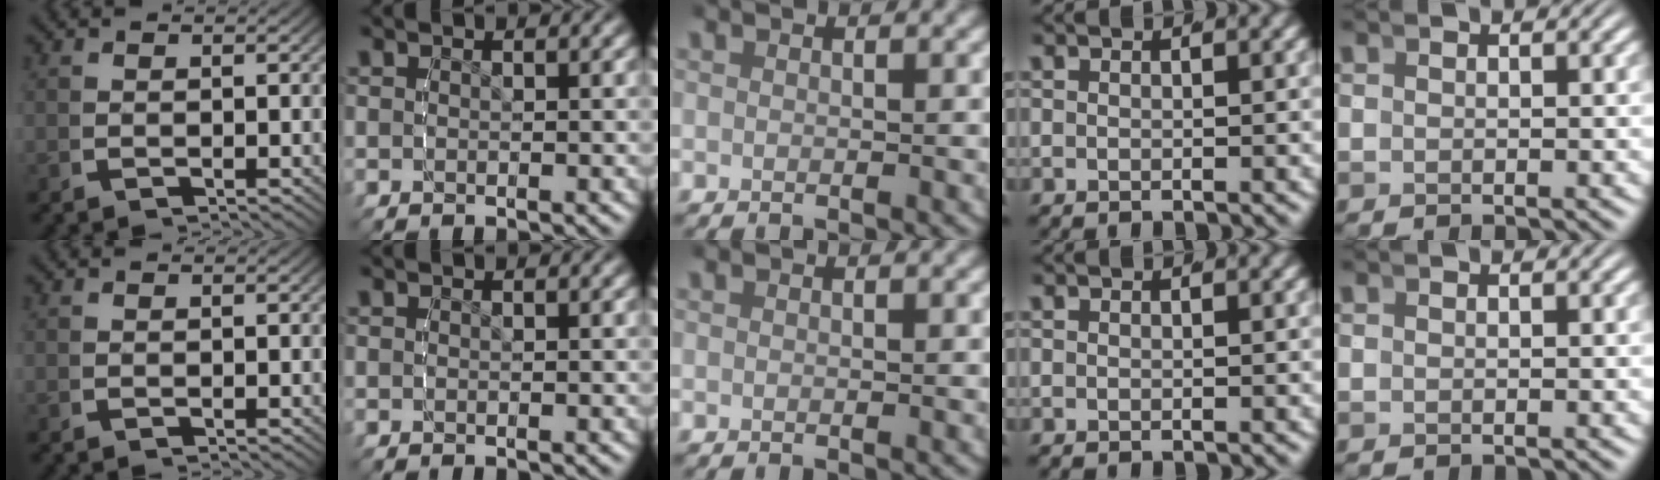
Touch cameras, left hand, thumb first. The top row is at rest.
{}